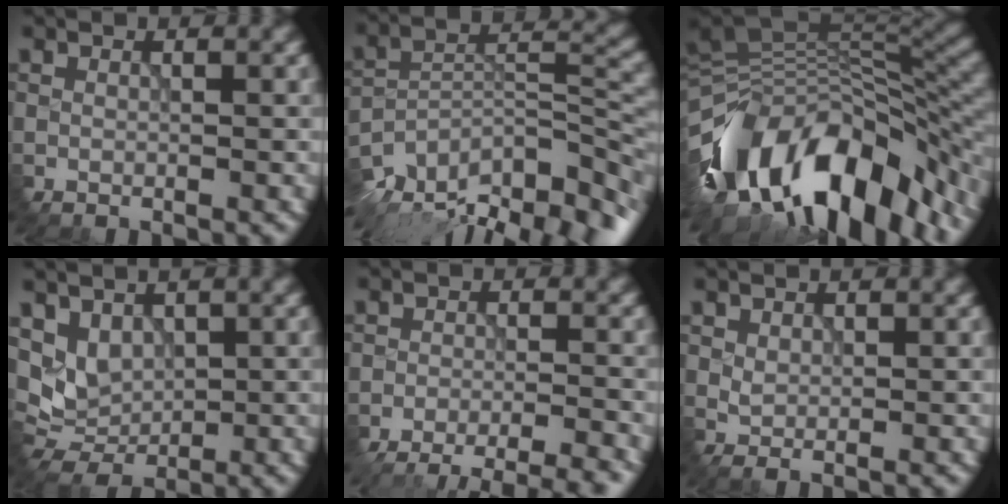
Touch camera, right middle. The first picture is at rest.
{"total": 13.7, "force": [-10.7, 4.6, 7.2], "torque": [-0.162, 0.006, -0.139]}
{"total": 14.4, "force": [-7.1, 6.9, 10.5], "torque": [-0.199, 0.019, -0.110]}
{"total": 2.1, "force": [0.9, 1.7, 0.8], "torque": [-0.042, -0.008, 0.042]}
{"total": 9.3, "force": [-8.6, 1.7, 3.2], "torque": [-0.047, -0.006, -0.081]}
{"total": 0.8, "force": [-0.3, -0.6, -0.4], "torque": [-0.013, 0.001, 0.010]}